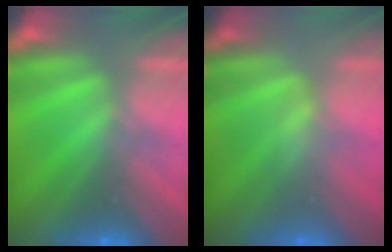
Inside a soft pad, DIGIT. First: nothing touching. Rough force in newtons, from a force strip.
{"total": 2.1}